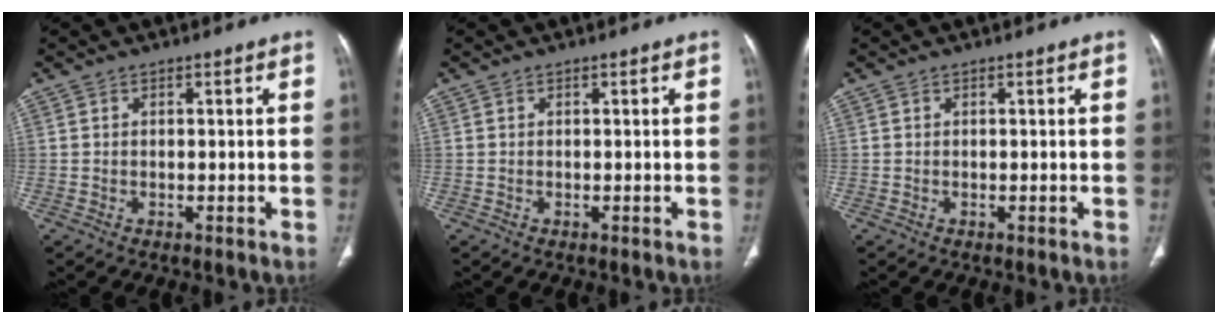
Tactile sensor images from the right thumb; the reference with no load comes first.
{"total": 0.0}
{"total": 0.0}